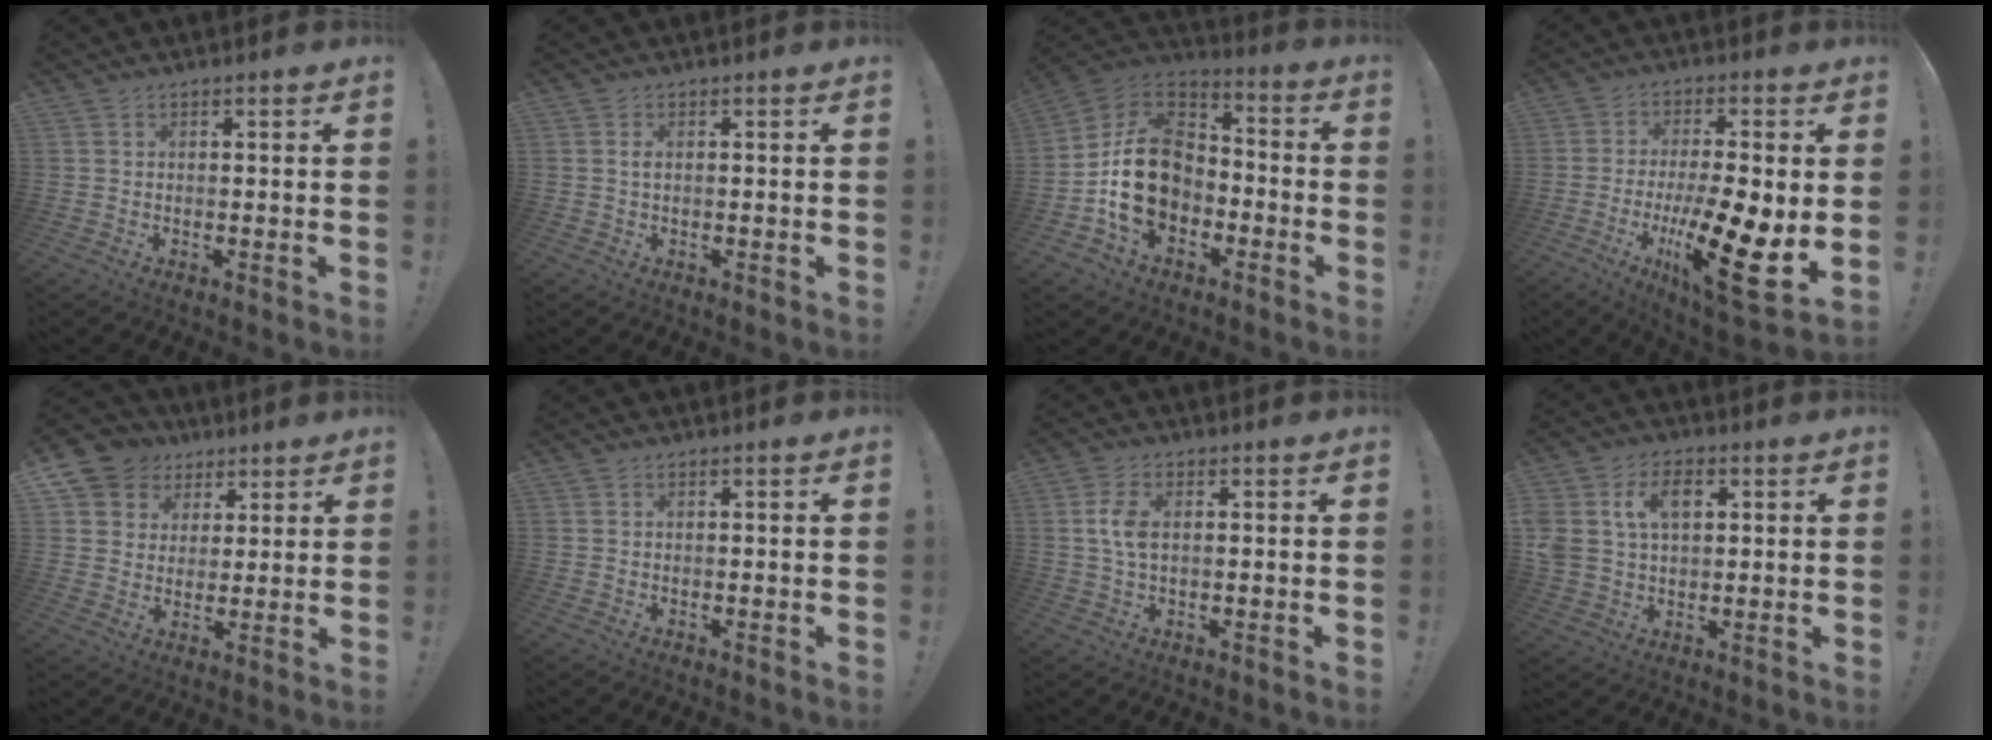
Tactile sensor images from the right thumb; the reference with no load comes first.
{"total": 0.9, "force": [0.1, 0.2, 0.8], "torque": [-0.021, 0.004, 0.001]}
{"total": 18.3, "force": [-3.2, 14.1, 11.3], "torque": [-0.185, 0.020, -0.042]}
{"total": 19.6, "force": [-4.8, 5.3, 18.3], "torque": [-0.304, 0.014, -0.068]}
{"total": 9.1, "force": [4.3, 7.8, 2.1], "torque": [-0.029, -0.029, 0.087]}
{"total": 0.0}
{"total": 5.3, "force": [0.7, 3.0, 4.4], "torque": [-0.085, -0.001, 0.006]}
{"total": 10.1, "force": [3.3, 7.3, 6.2], "torque": [-0.119, 0.006, 0.064]}